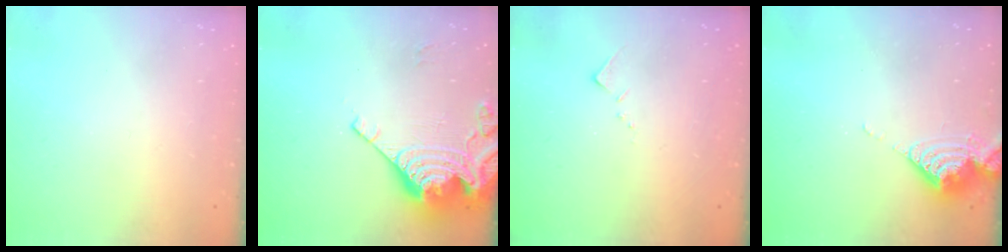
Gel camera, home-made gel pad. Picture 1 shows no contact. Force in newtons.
{"total": 15.1, "press": 15.0, "slide": 1.5}
{"total": 7.5, "press": 7.4, "slide": 0.6}
{"total": 7.9, "press": 7.8, "slide": 0.8}